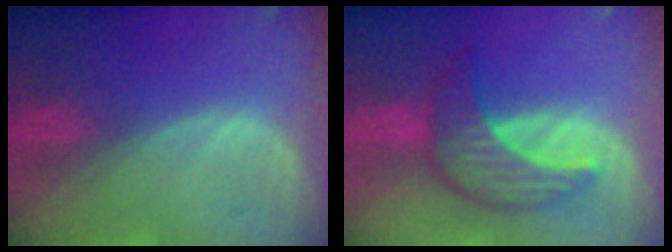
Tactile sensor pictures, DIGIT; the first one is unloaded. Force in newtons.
{"total": 7.3, "press": 7.2, "slide": 0.8}